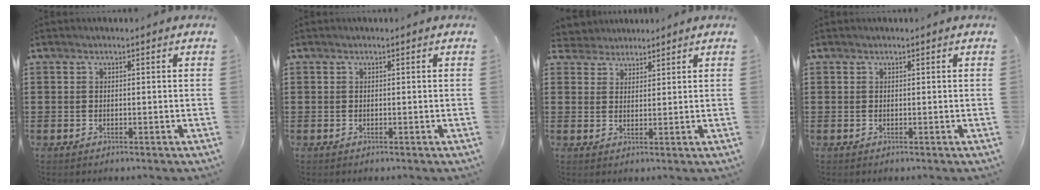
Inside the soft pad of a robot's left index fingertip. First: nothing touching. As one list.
[{"total": 0.0}, {"total": 2.7, "force": [2.4, 1.2, -0.4], "torque": [-0.005, 0.001, 0.044]}, {"total": 0.0}]